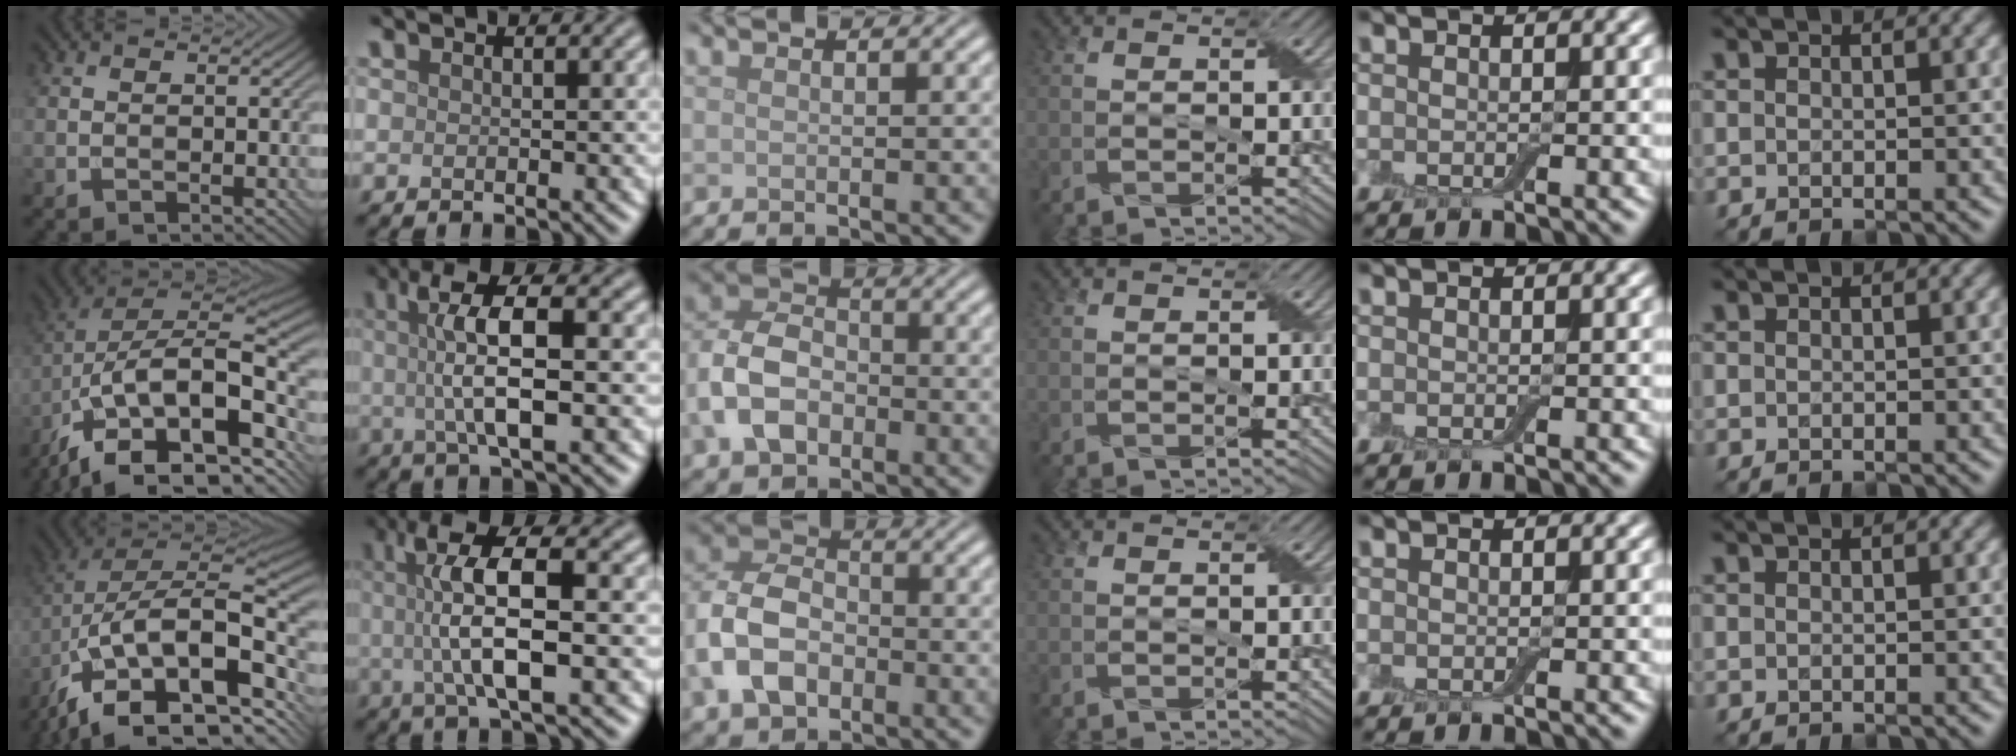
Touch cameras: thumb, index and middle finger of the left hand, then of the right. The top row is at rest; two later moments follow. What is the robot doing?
{"motion": "wrap", "object": "adhesive wrap"}